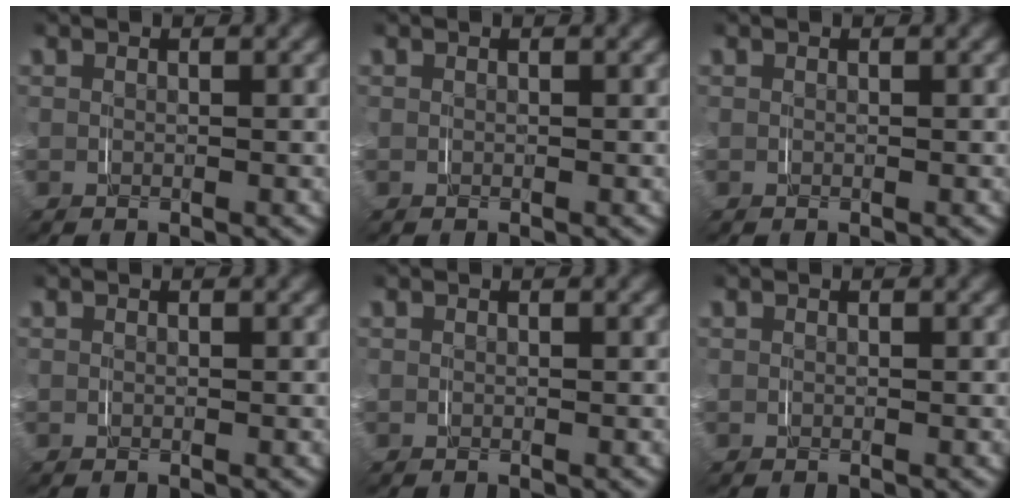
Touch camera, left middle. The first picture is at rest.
{"total": 0.0}
{"total": 0.0}
{"total": 0.0}
{"total": 0.0}
{"total": 0.0}